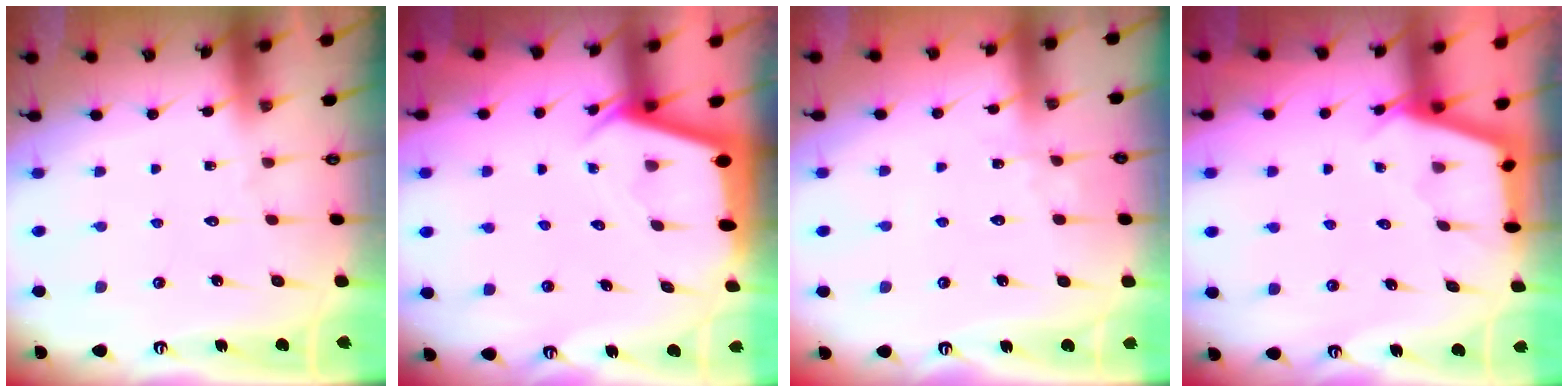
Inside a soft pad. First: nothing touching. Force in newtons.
{"total": 2.3, "press": 2.2, "slide": 0.3}
{"total": 3.3, "press": 3.3, "slide": 0.3}
{"total": 2.8, "press": 2.8, "slide": 0.3}